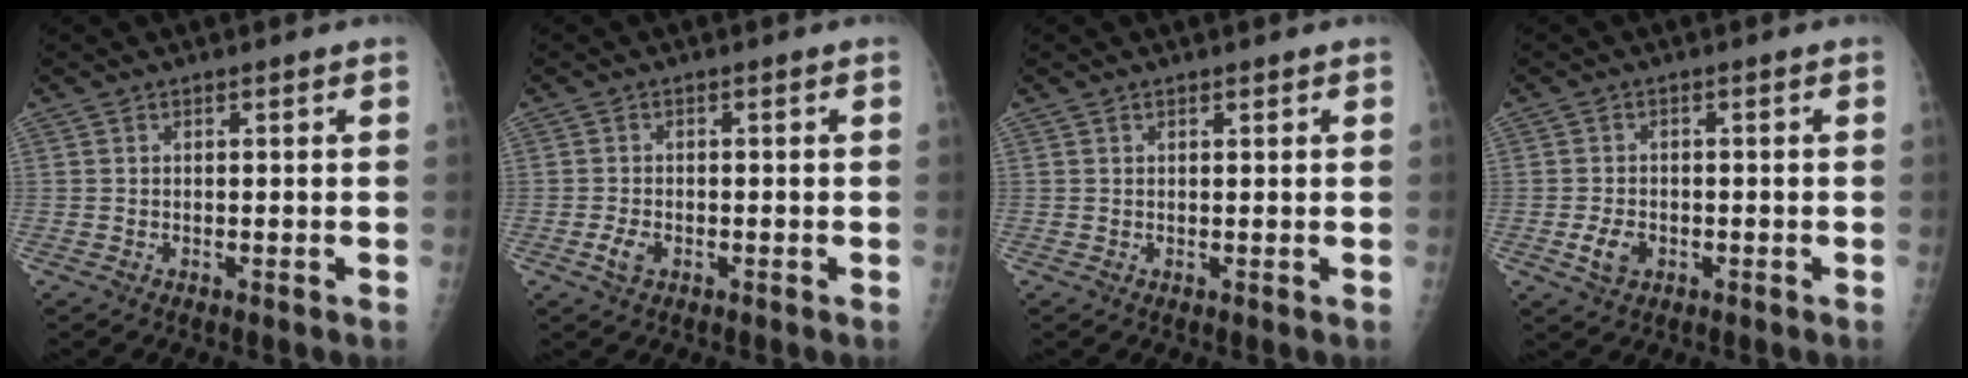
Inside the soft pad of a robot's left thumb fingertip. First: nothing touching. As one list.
[{"total": 2.5, "force": [-1.0, 1.5, 1.7], "torque": [-0.034, 0.003, -0.019]}, {"total": 0.7, "force": [0.5, 0.3, 0.4], "torque": [-0.004, -0.002, 0.007]}, {"total": 3.6, "force": [-1.2, 2.6, 2.3], "torque": [-0.039, 0.004, -0.019]}]